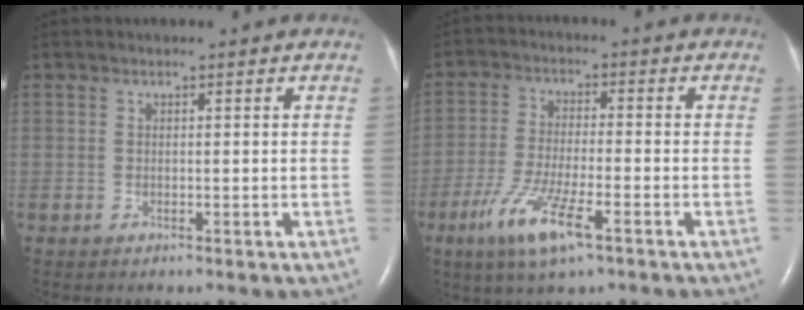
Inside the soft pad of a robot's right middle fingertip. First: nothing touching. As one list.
[{"total": 9.2, "force": [-4.9, 1.4, 7.7], "torque": [-0.159, -0.020, -0.088]}]